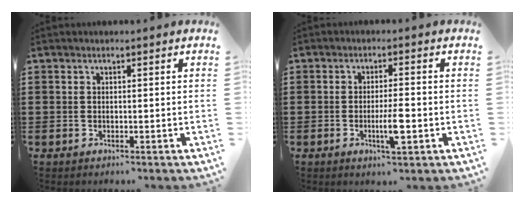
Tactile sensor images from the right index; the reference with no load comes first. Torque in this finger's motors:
{"motor_torque": [1.59, 0.55, 0.94, 0.16]}